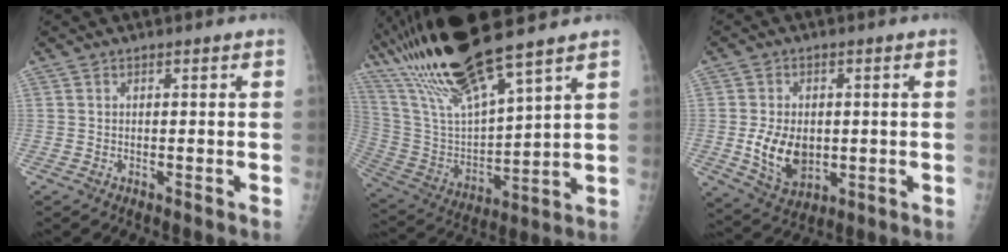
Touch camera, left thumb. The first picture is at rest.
{"total": 21.8, "force": [16.6, 3.4, 13.8], "torque": [-0.256, -0.057, 0.325]}
{"total": 9.1, "force": [-0.7, 6.2, 6.6], "torque": [-0.093, -0.011, 0.005]}